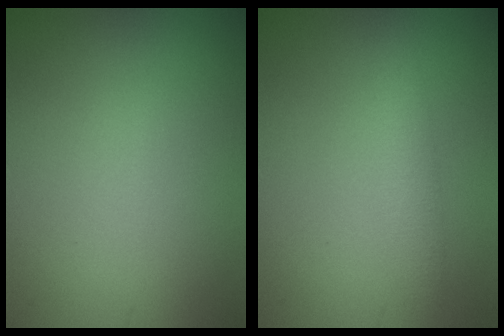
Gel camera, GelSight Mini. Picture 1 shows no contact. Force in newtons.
{"total": 2.4, "press": 2.4, "slide": 0.0}